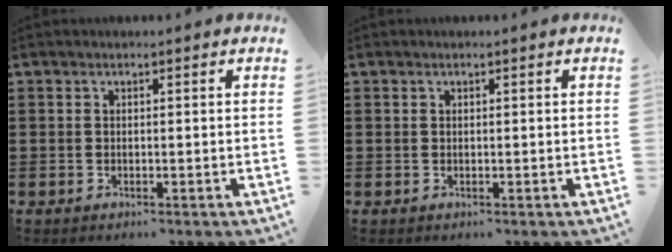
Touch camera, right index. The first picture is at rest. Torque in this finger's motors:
{"motor_torque": [0.31, 0.28, 0.01, -0.01]}